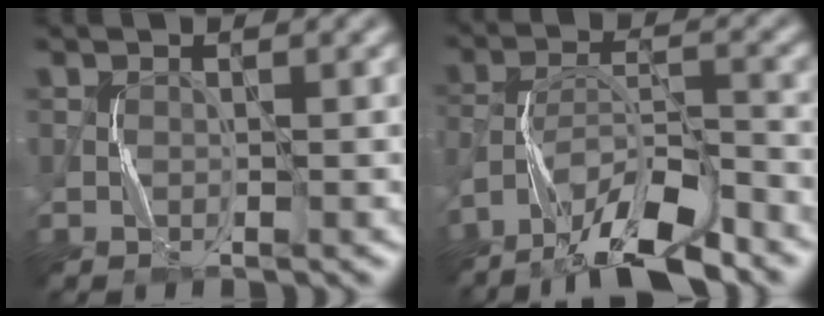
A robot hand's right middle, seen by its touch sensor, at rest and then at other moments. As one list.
[{"total": 9.5, "force": [-7.5, 2.1, 5.5], "torque": [-0.097, 0.009, -0.137]}]